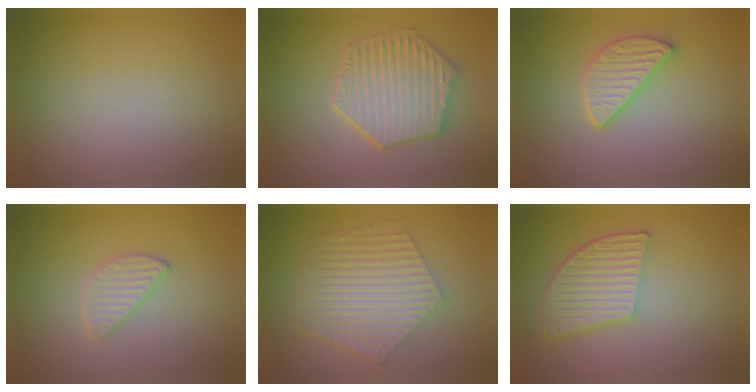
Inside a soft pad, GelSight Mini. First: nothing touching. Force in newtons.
{"total": 5.2, "press": 4.4, "slide": 2.7}
{"total": 2.9, "press": 2.6, "slide": 1.1}
{"total": 2.0, "press": 2.0, "slide": 0.2}
{"total": 6.2, "press": 4.5, "slide": 4.3}
{"total": 5.6, "press": 4.1, "slide": 3.7}